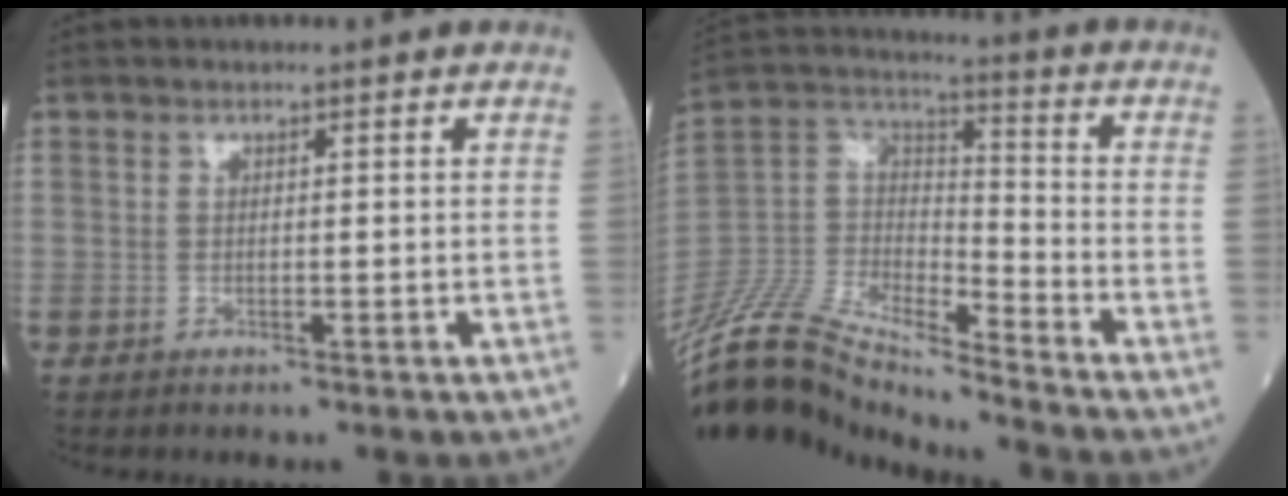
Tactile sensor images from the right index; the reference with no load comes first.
{"total": 16.6, "force": [-15.3, 1.8, 6.3], "torque": [-0.134, 0.031, -0.293]}